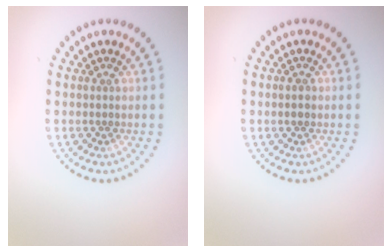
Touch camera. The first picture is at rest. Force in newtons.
{"total": 1.1, "press": 1.1, "slide": 0.1}